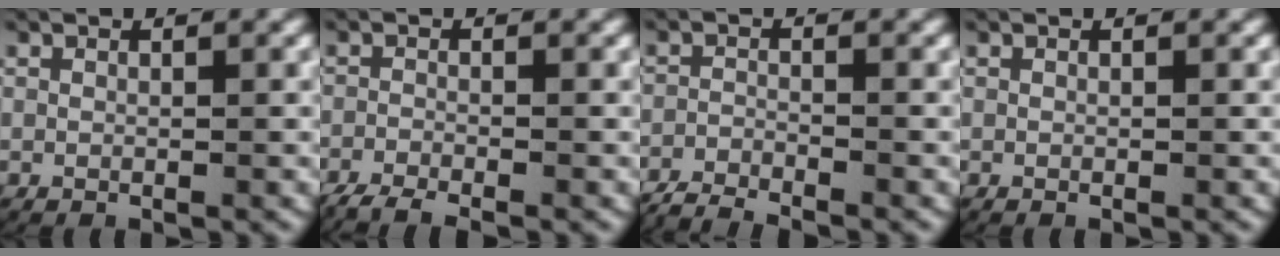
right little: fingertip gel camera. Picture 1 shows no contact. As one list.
[{"total": 4.6, "force": [-4.0, 1.6, 1.6], "torque": [-0.037, -0.017, -0.059]}, {"total": 4.5, "force": [-4.2, 1.4, 0.9], "torque": [-0.027, -0.018, -0.066]}, {"total": 0.0}]